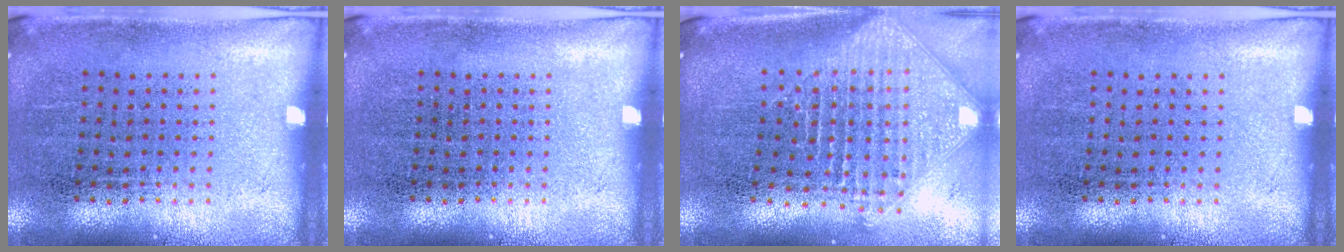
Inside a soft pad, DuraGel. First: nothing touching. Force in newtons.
{"total": 0.0}
{"total": 2.5, "press": 1.9, "slide": 1.6}
{"total": 0.0}